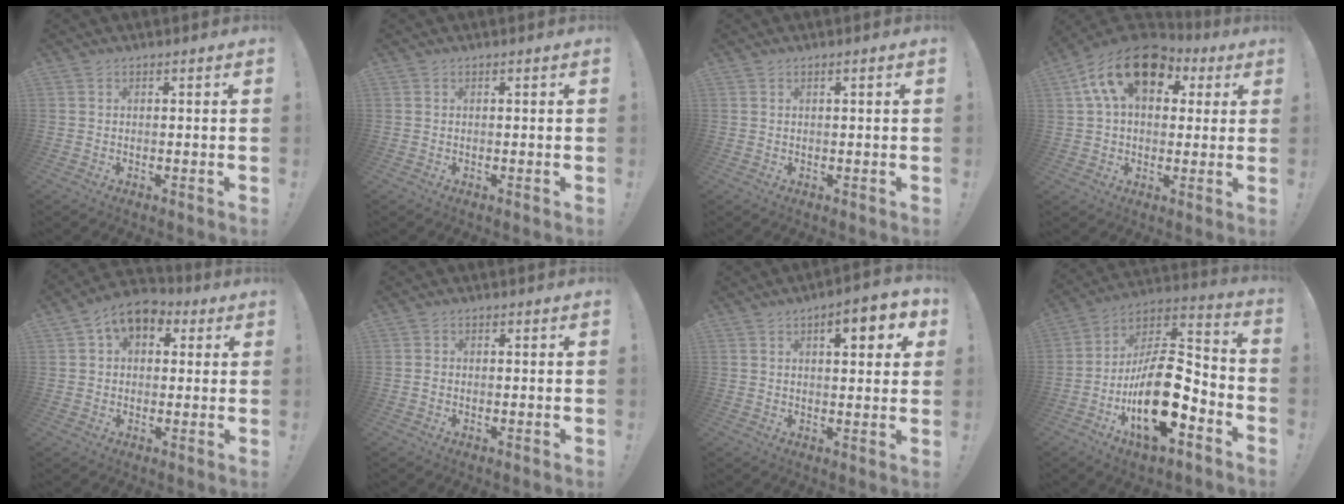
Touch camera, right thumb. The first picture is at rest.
{"total": 0.0}
{"total": 1.0, "force": [0.3, -0.2, 1.0], "torque": [-0.017, -0.001, 0.003]}
{"total": 17.7, "force": [7.6, 10.5, 12.0], "torque": [-0.205, -0.024, 0.133]}
{"total": 8.5, "force": [3.8, 5.6, 5.1], "torque": [-0.082, -0.006, 0.074]}
{"total": 0.9, "force": [0.0, 0.7, 0.5], "torque": [-0.002, 0.000, -0.002]}
{"total": 8.2, "force": [3.3, 2.8, 6.9], "torque": [-0.084, -0.009, 0.047]}
{"total": 21.7, "force": [-7.0, 10.1, 17.8], "torque": [-0.311, 0.035, -0.108]}